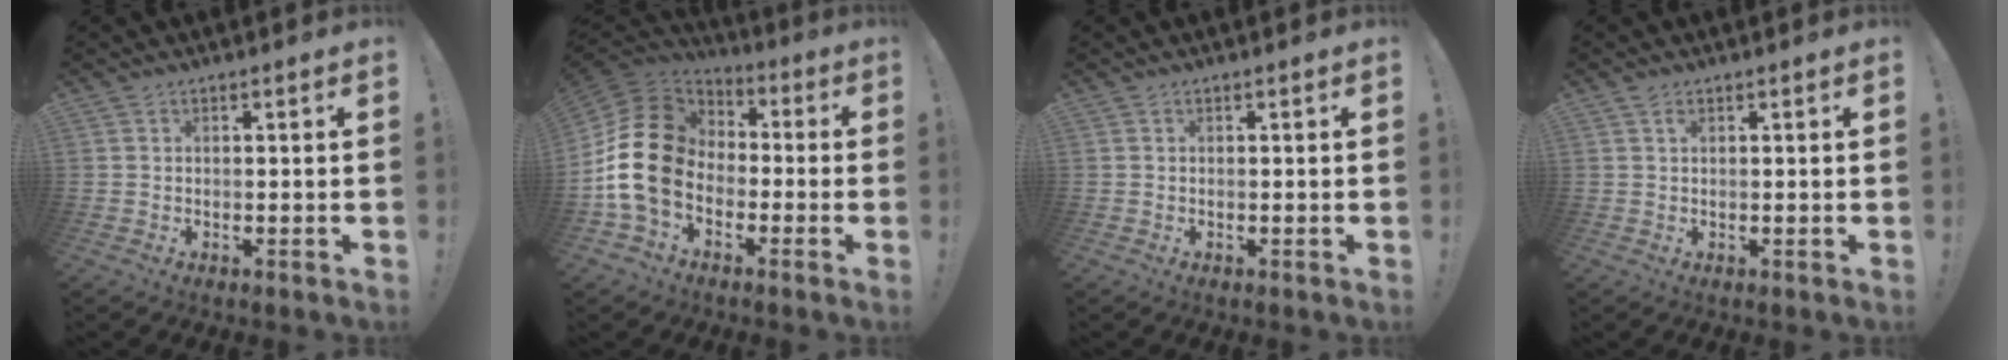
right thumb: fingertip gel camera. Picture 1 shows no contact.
{"total": 19.2, "force": [-2.0, 14.4, 12.6], "torque": [-0.237, 0.028, -0.025]}
{"total": 0.0}
{"total": 0.9, "force": [0.5, 0.4, 0.6], "torque": [-0.008, 0.000, 0.009]}